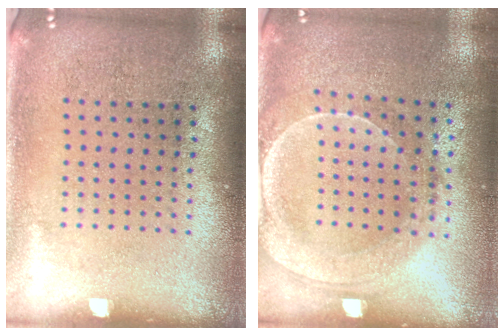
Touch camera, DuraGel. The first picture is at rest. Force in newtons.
{"total": 1.8, "press": 1.8, "slide": 0.5}